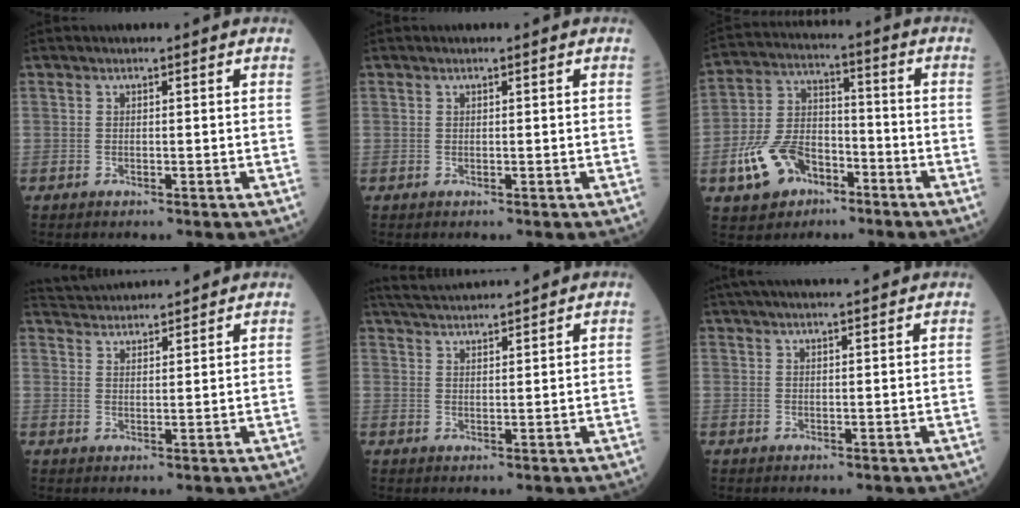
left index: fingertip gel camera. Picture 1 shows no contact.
{"total": 0.0}
{"total": 11.1, "force": [-5.7, 7.0, 6.4], "torque": [-0.151, 0.011, -0.103]}
{"total": 8.0, "force": [7.9, 0.3, 1.5], "torque": [-0.035, 0.036, 0.126]}
{"total": 6.9, "force": [6.6, -0.6, 1.9], "torque": [-0.040, 0.028, 0.114]}
{"total": 9.3, "force": [8.1, 0.4, 4.5], "torque": [-0.069, 0.034, 0.110]}